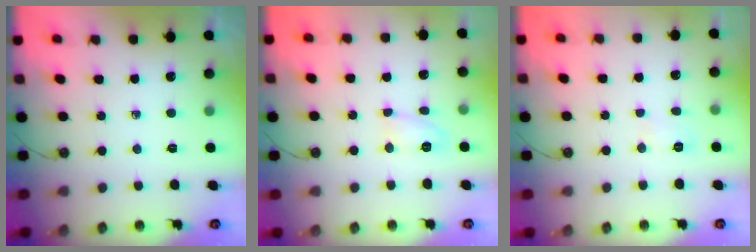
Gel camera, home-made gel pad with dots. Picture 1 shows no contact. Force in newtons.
{"total": 5.2, "press": 5.2, "slide": 0.8}
{"total": 3.5, "press": 3.4, "slide": 1.0}